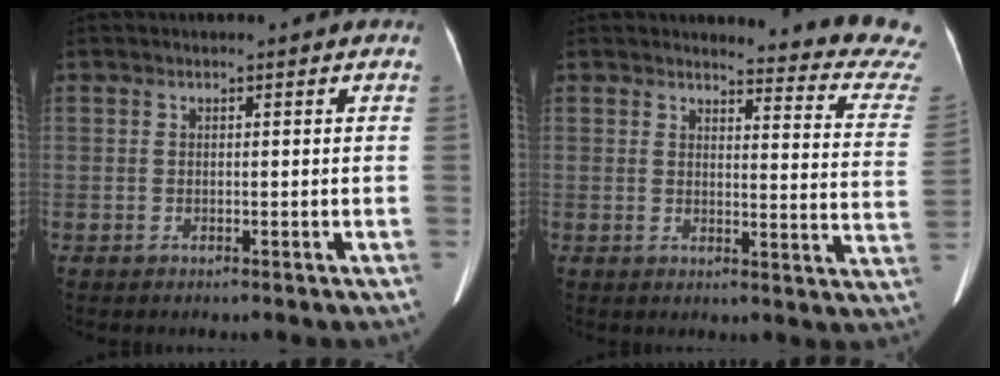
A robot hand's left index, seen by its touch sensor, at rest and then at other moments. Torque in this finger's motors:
{"motor_torque": [-0.36, -0.63, 0.00, 0.01]}